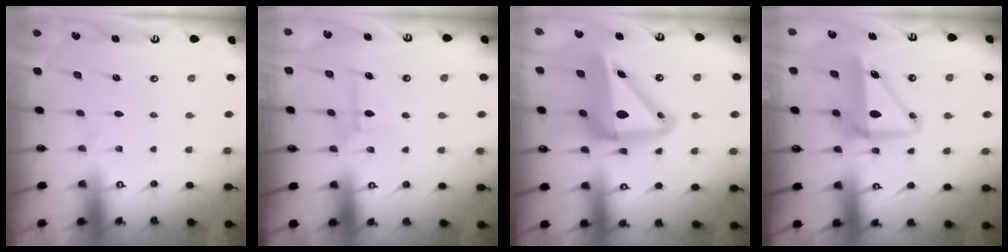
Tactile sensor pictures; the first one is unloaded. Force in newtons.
{"total": 8.0, "press": 8.0, "slide": 0.6}
{"total": 17.0, "press": 16.5, "slide": 4.0}
{"total": 9.8, "press": 9.6, "slide": 2.2}